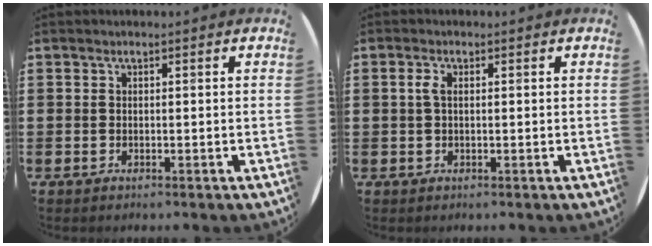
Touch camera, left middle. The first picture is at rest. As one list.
[{"total": 1.6, "force": [0.4, 0.6, 1.4], "torque": [-0.030, 0.006, 0.005]}]